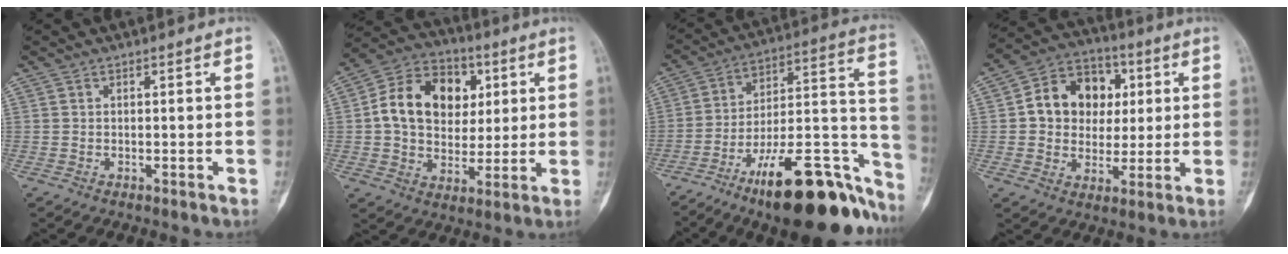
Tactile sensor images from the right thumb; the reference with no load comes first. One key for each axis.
{"total": 16.9, "fx": 3.0, "fy": 13.0, "fz": 10.4, "tx": -0.142, "ty": 0.012, "tz": 0.047}
{"total": 27.6, "fx": -17.4, "fy": 9.1, "fz": 19.4, "tx": -0.186, "ty": 0.113, "tz": -0.270}
{"total": 14.0, "fx": 2.2, "fy": 11.6, "fz": 7.6, "tx": -0.073, "ty": 0.014, "tz": 0.034}